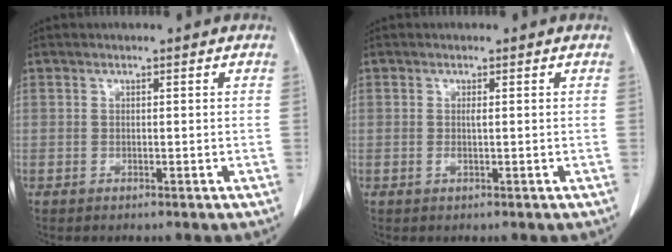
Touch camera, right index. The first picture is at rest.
{"total": 0.7, "force": [0.0, 0.1, 0.7], "torque": [-0.018, -0.002, 0.000]}